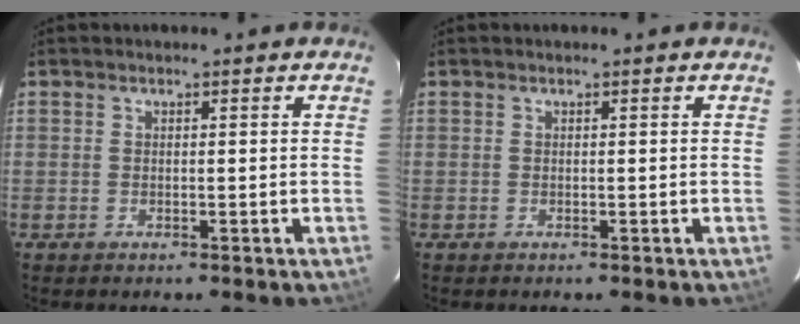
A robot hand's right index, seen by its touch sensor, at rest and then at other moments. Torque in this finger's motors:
{"motor_torque": [0.00, 0.00, 0.01, 0.00]}